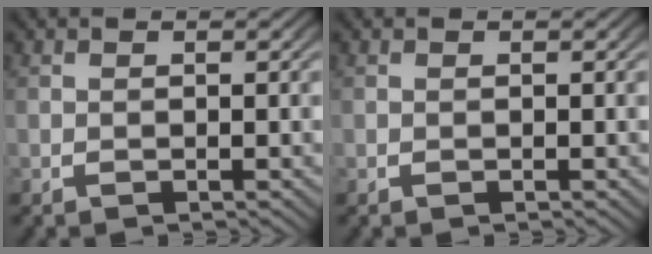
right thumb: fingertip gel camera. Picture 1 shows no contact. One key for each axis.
{"total": 0.0}